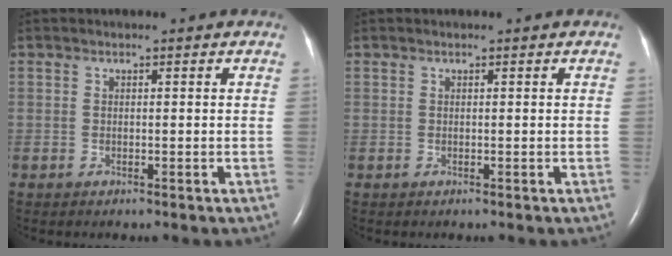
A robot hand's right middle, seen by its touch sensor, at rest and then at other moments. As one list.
[{"total": 0.0}]